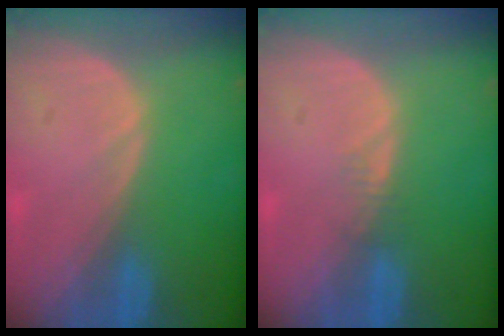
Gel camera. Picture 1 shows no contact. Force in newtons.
{"total": 1.3, "press": 1.2, "slide": 0.2}